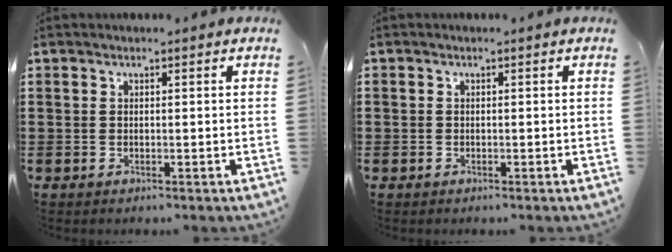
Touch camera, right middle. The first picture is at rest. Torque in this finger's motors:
{"motor_torque": [-1.02, 0.36, -1.05, -0.21]}